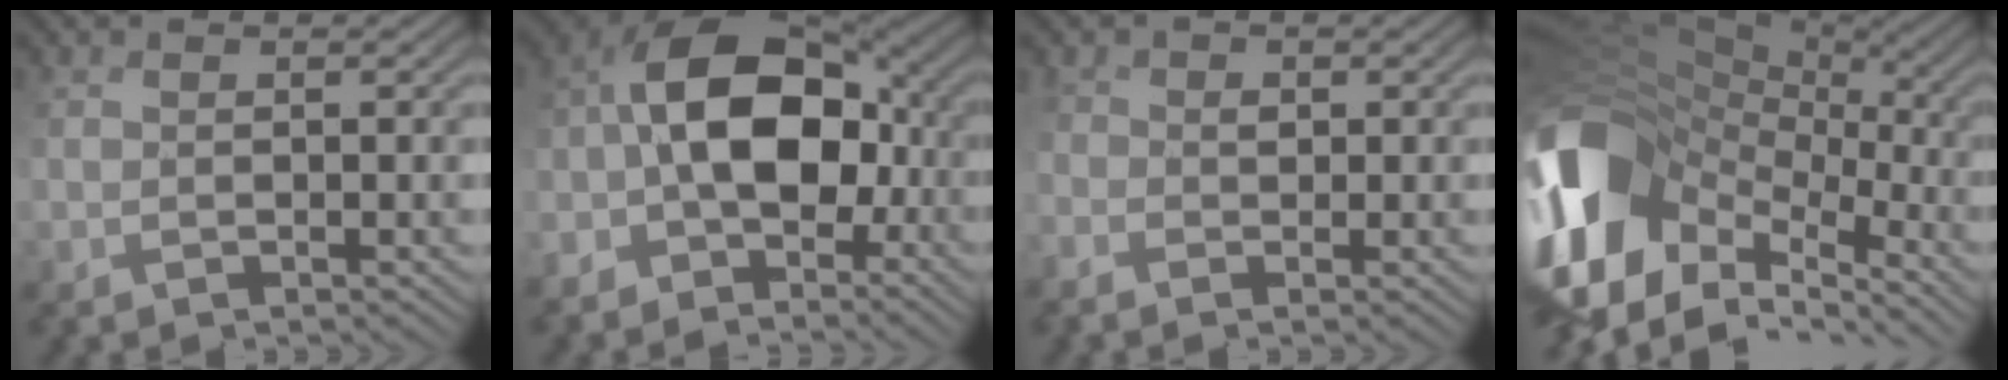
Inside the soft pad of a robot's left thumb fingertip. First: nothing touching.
{"total": 12.0, "force": [-2.1, 6.3, 10.0], "torque": [-0.194, 0.010, -0.048]}
{"total": 2.3, "force": [-0.4, 1.6, 1.5], "torque": [-0.046, 0.000, 0.001]}
{"total": 15.7, "force": [-2.9, 10.5, 11.3], "torque": [-0.290, 0.004, -0.042]}